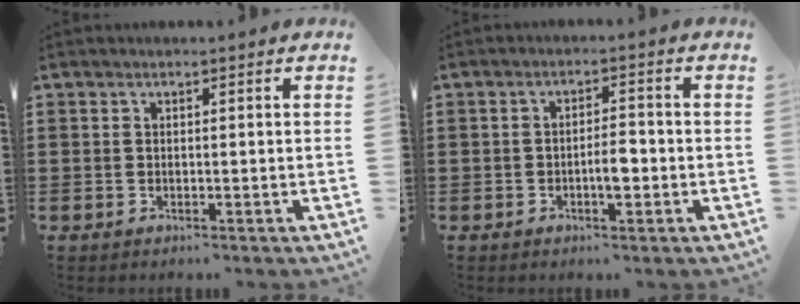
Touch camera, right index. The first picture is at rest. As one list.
[{"total": 3.6, "force": [-1.0, 1.2, 3.2], "torque": [-0.058, 0.007, -0.018]}]